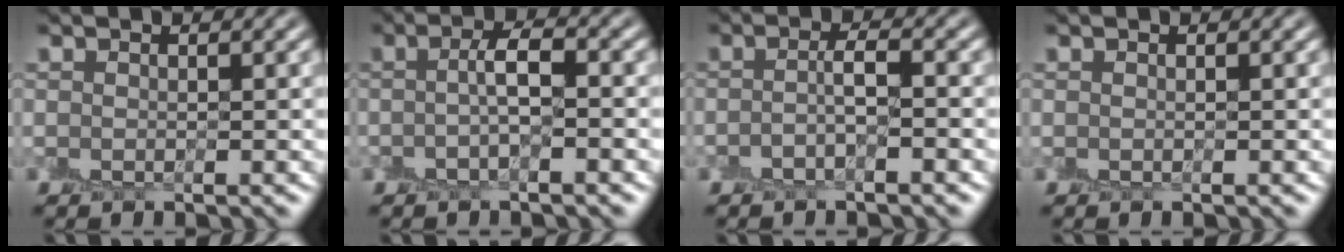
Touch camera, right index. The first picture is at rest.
{"total": 2.1, "force": [-0.4, 0.3, 2.0], "torque": [-0.038, 0.011, -0.014]}
{"total": 1.6, "force": [-0.6, 0.2, 1.4], "torque": [-0.029, 0.009, -0.018]}
{"total": 0.0}